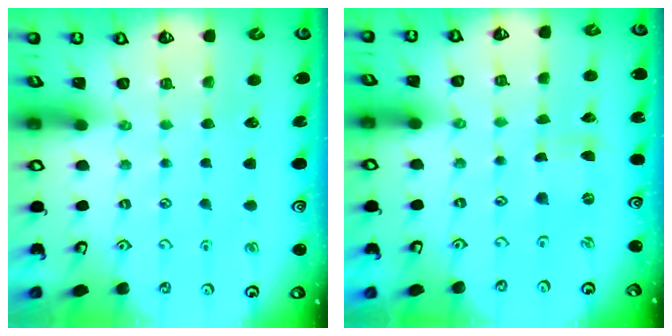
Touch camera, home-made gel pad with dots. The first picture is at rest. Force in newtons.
{"total": 0.0}